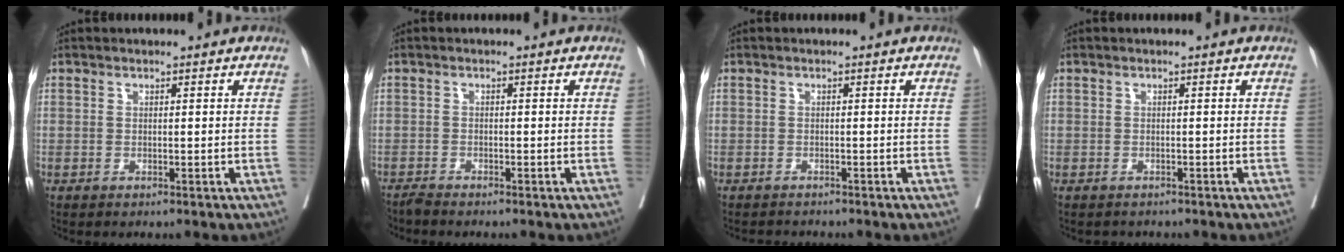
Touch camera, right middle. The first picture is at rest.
{"total": 1.3, "force": [-1.3, -0.3, -0.1], "torque": [0.003, -0.005, -0.026]}
{"total": 1.9, "force": [-1.9, 0.2, 0.1], "torque": [-0.002, -0.006, -0.029]}
{"total": 2.0, "force": [-1.8, 0.8, 0.2], "torque": [-0.010, -0.003, -0.026]}